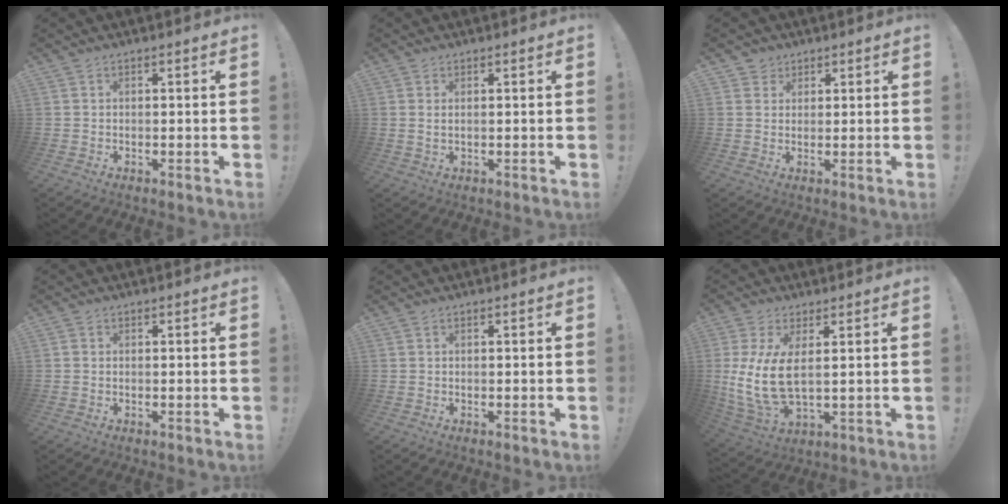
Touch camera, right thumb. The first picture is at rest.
{"total": 1.4, "force": [0.8, 0.3, 1.0], "torque": [-0.021, 0.000, 0.014]}
{"total": 3.3, "force": [1.8, 2.7, 0.3], "torque": [-0.002, -0.008, 0.033]}
{"total": 0.5, "force": [-0.2, 0.3, -0.4], "torque": [0.001, 0.003, -0.002]}
{"total": 0.0}
{"total": 12.2, "force": [2.3, 6.0, 10.4], "torque": [-0.208, -0.020, 0.046]}